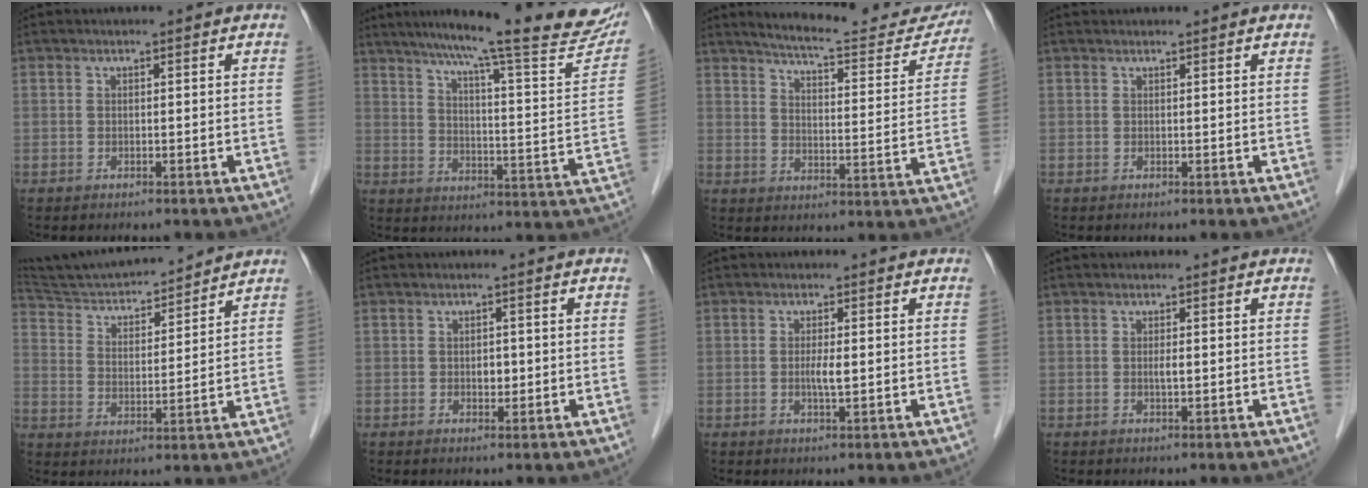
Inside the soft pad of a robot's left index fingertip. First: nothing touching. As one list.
[{"total": 25.5, "force": [21.6, 2.1, 13.5], "torque": [-0.199, -0.039, 0.270]}, {"total": 16.9, "force": [15.9, 2.9, 5.2], "torque": [-0.059, -0.034, 0.194]}, {"total": 1.7, "force": [1.7, 0.2, 0.2], "torque": [-0.007, 0.020, 0.022]}, {"total": 15.4, "force": [14.5, 1.7, 4.9], "torque": [-0.086, 0.014, 0.240]}, {"total": 1.4, "force": [-0.1, 1.0, 1.0], "torque": [-0.016, 0.001, 0.001]}, {"total": 1.9, "force": [0.0, 0.1, 1.9], "torque": [-0.040, -0.002, -0.001]}, {"total": 0.9, "force": [0.1, 0.1, 0.8], "torque": [-0.018, -0.002, 0.001]}]